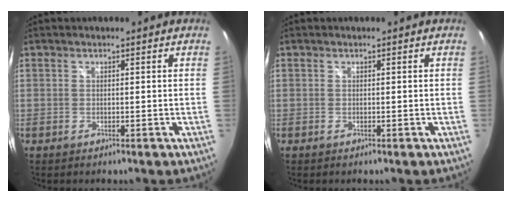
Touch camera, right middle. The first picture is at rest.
{"total": 0.0}